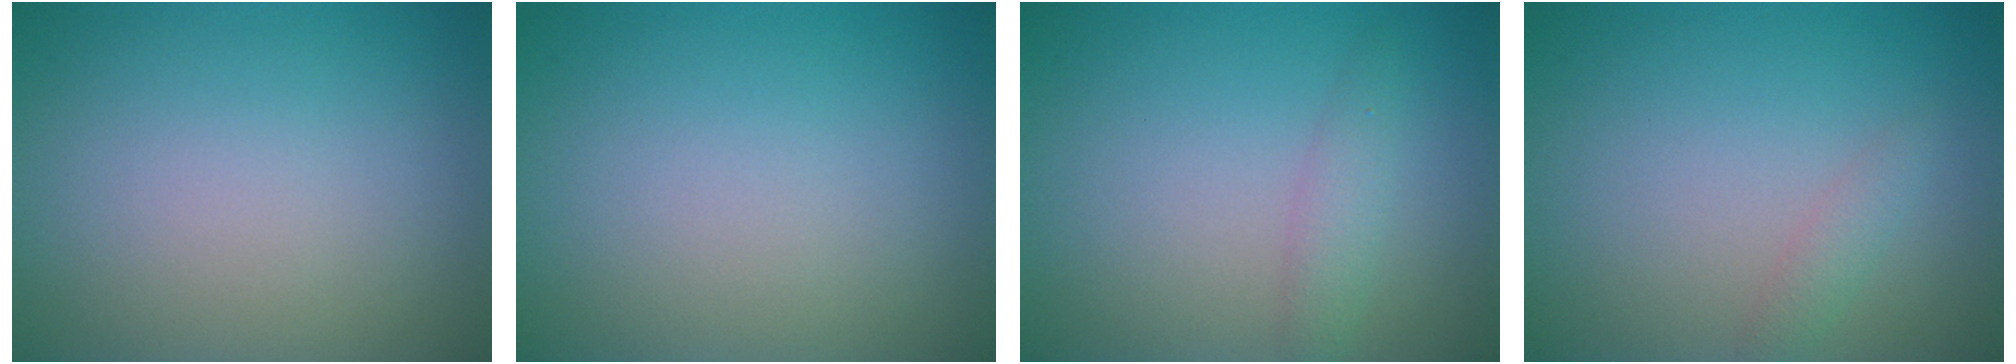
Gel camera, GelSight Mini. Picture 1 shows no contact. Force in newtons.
{"total": 0.0}
{"total": 1.6, "press": 1.6, "slide": 0.1}
{"total": 1.2, "press": 1.2, "slide": 0.1}